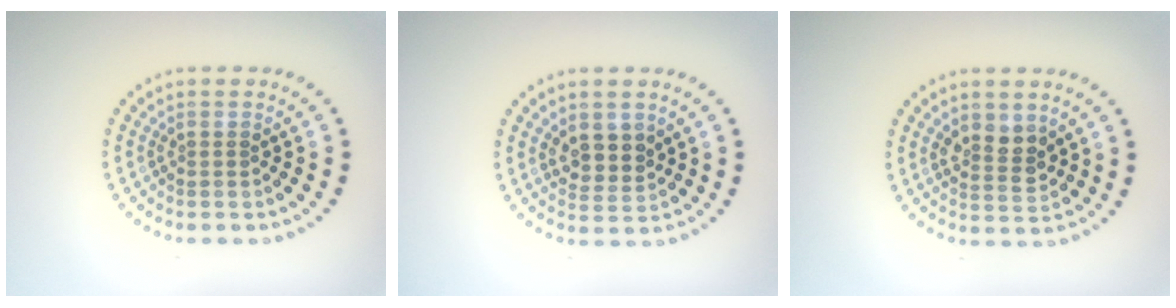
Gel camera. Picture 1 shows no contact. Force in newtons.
{"total": 2.4, "press": 2.3, "slide": 0.9}
{"total": 2.5, "press": 2.3, "slide": 0.9}